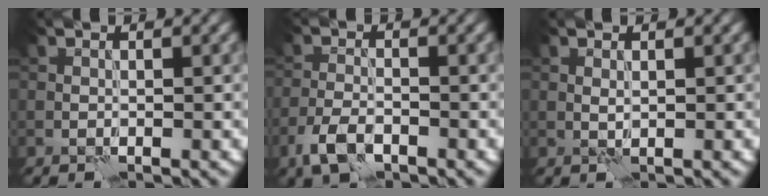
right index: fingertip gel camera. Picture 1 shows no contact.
{"total": 3.2, "force": [-2.0, 1.6, 1.9], "torque": [-0.042, -0.002, -0.047]}
{"total": 0.5, "force": [0.4, 0.2, 0.2], "torque": [-0.009, -0.002, 0.007]}